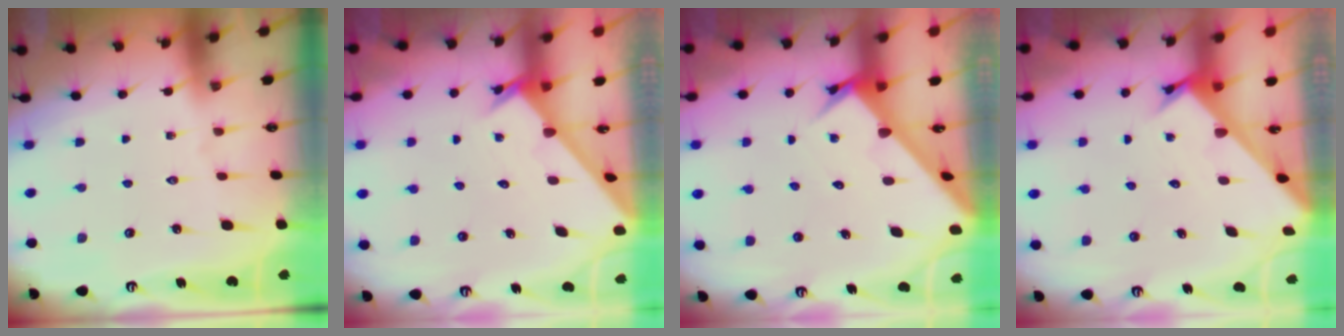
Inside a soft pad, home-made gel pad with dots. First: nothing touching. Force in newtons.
{"total": 1.3, "press": 1.3, "slide": 0.1}
{"total": 3.6, "press": 3.5, "slide": 0.3}
{"total": 2.6, "press": 2.6, "slide": 0.2}